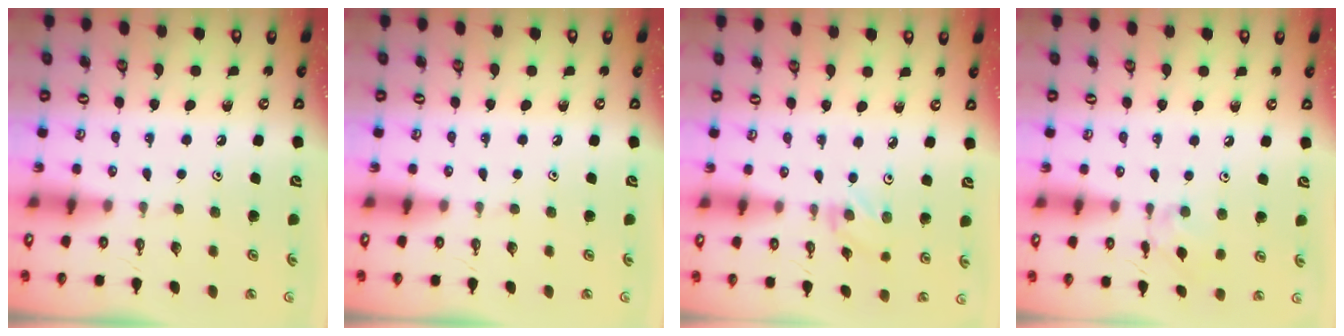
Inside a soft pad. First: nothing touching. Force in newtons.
{"total": 0.0}
{"total": 1.2, "press": 1.1, "slide": 0.2}
{"total": 4.9, "press": 4.9, "slide": 0.6}